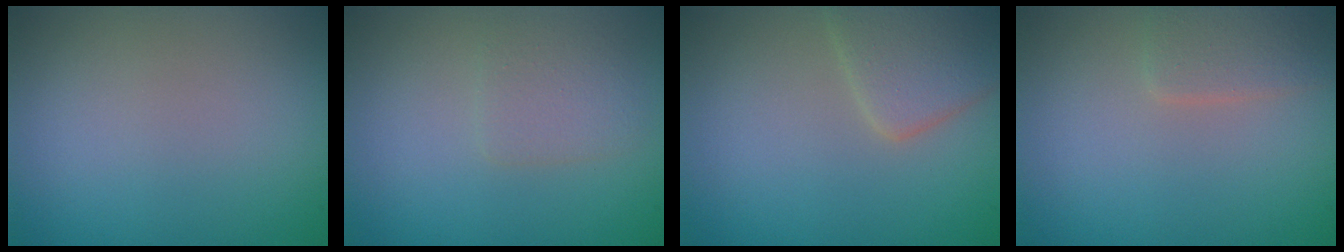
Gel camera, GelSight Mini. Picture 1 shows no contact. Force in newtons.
{"total": 1.9, "press": 1.9, "slide": 0.0}
{"total": 3.7, "press": 3.7, "slide": 0.2}
{"total": 2.0, "press": 2.0, "slide": 0.1}